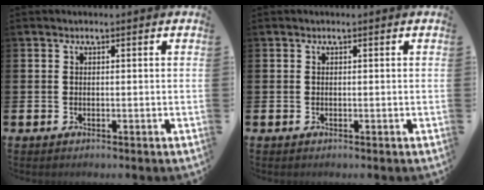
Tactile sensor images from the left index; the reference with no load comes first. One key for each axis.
{"total": 0.0}